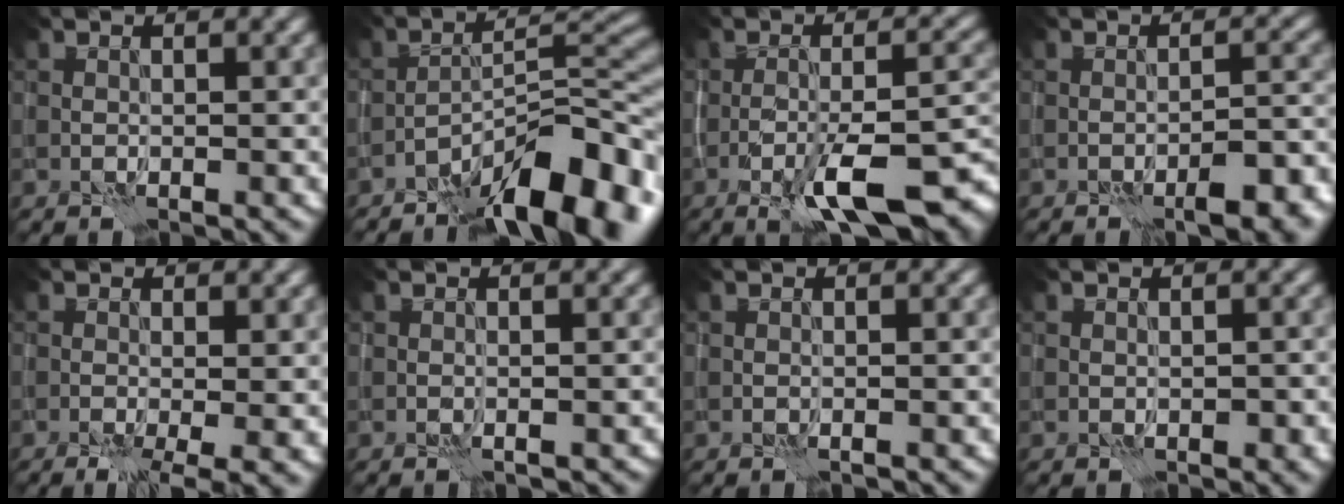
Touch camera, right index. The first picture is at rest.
{"total": 11.4, "force": [-7.3, 3.6, 8.0], "torque": [-0.111, 0.014, -0.130]}
{"total": 9.3, "force": [-4.3, 2.8, 7.7], "torque": [-0.130, -0.006, -0.074]}
{"total": 5.6, "force": [-3.5, 1.7, 4.1], "torque": [-0.057, 0.007, -0.046]}
{"total": 4.3, "force": [-1.6, 1.2, 3.7], "torque": [-0.062, -0.009, -0.021]}
{"total": 1.4, "force": [-0.9, 0.5, 0.9], "torque": [-0.017, -0.001, -0.013]}
{"total": 0.5, "force": [-0.4, 0.1, 0.4], "torque": [-0.007, -0.001, -0.007]}
{"total": 1.2, "force": [-0.3, 0.6, 1.0], "torque": [-0.015, 0.001, -0.003]}